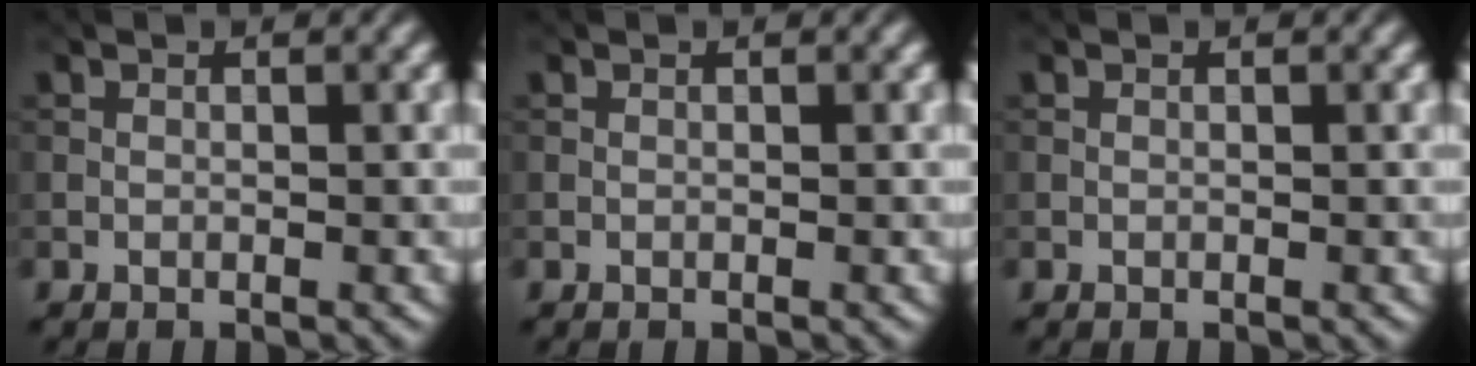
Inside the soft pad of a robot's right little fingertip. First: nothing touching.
{"total": 0.0}
{"total": 0.0}